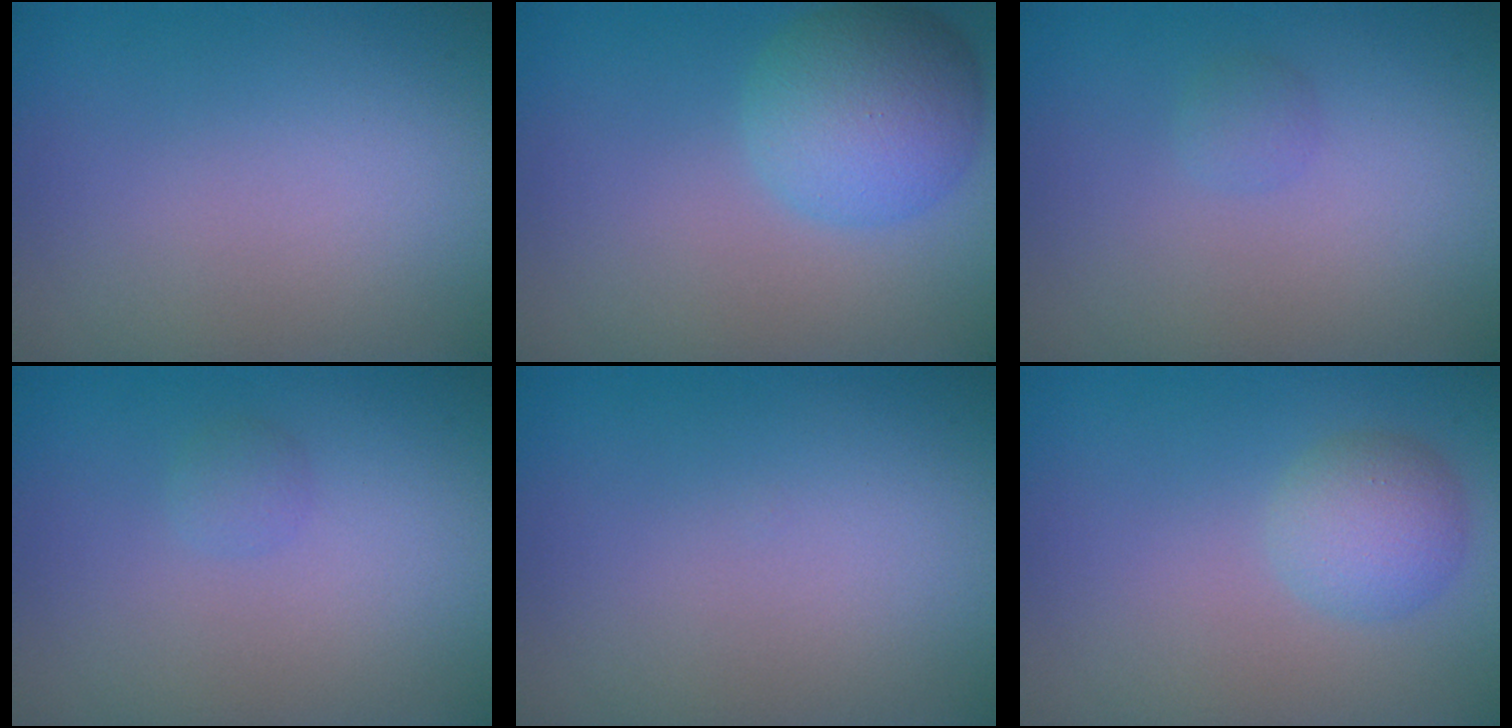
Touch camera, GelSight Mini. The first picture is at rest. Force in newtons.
{"total": 5.2, "press": 5.2, "slide": 0.2}
{"total": 0.8, "press": 0.8, "slide": 0.1}
{"total": 0.8, "press": 0.8, "slide": 0.1}
{"total": 0.0}
{"total": 2.6, "press": 2.6, "slide": 0.1}